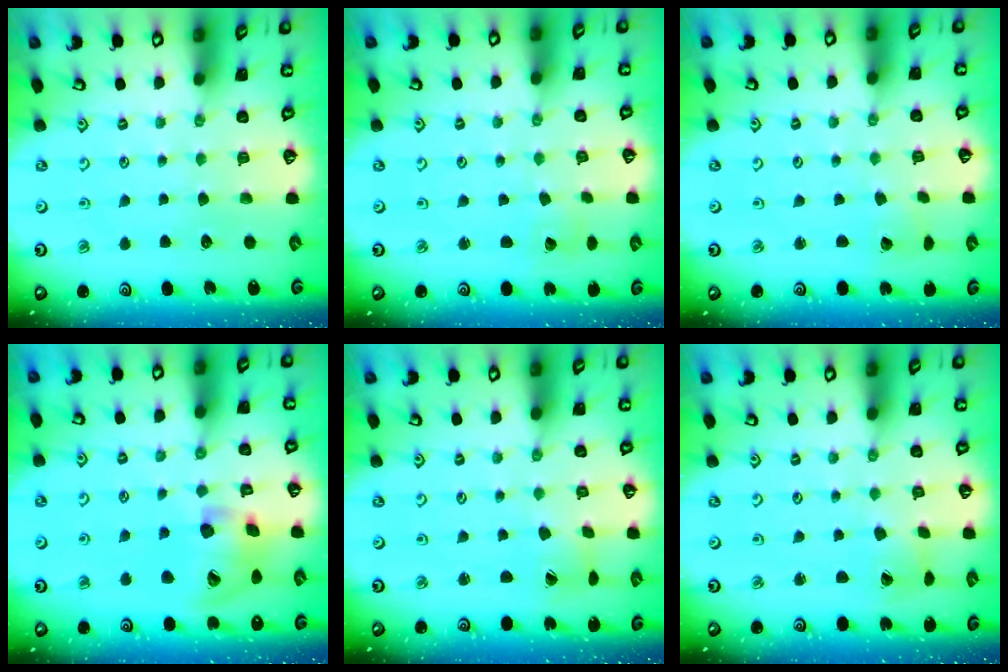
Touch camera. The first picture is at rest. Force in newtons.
{"total": 1.7, "press": 1.7, "slide": 0.1}
{"total": 1.8, "press": 1.8, "slide": 0.2}
{"total": 16.2, "press": 16.0, "slide": 2.5}
{"total": 2.6, "press": 2.6, "slide": 0.3}
{"total": 1.8, "press": 1.7, "slide": 0.2}